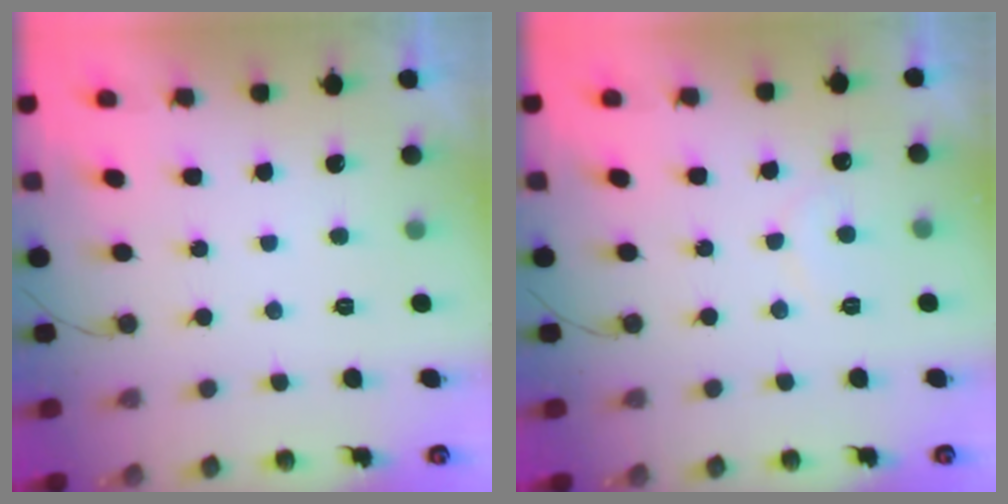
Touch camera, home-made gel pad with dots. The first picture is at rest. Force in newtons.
{"total": 6.2, "press": 6.1, "slide": 0.4}